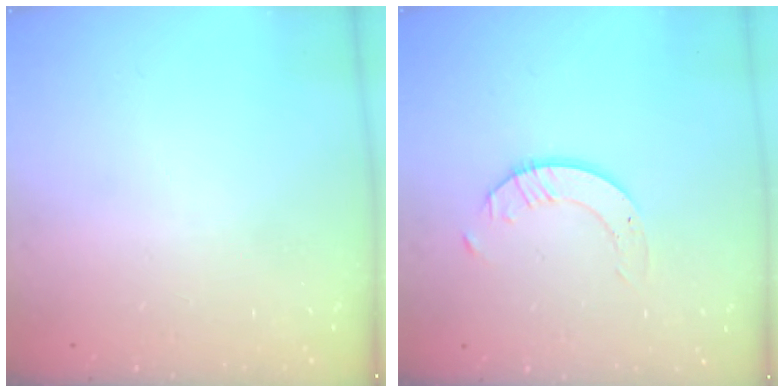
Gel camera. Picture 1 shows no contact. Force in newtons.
{"total": 2.0, "press": 2.0, "slide": 0.2}